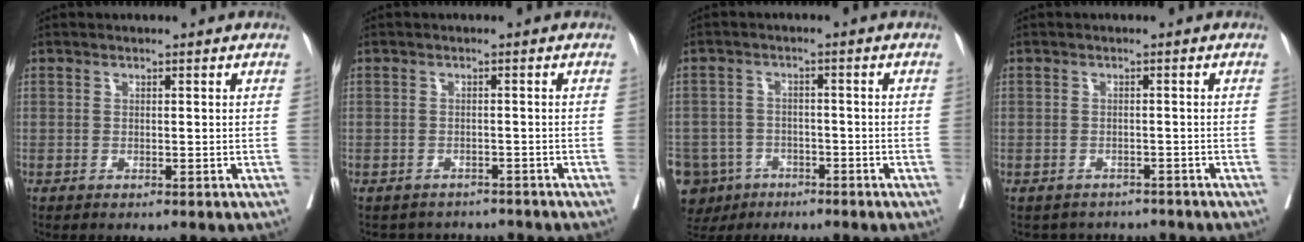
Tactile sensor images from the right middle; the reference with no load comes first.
{"total": 4.4, "force": [-4.2, 1.4, -0.6], "torque": [0.010, 0.009, -0.054]}
{"total": 12.4, "force": [-6.9, 9.7, 3.3], "torque": [-0.104, -0.001, -0.102]}
{"total": 4.2, "force": [-3.9, 1.5, -0.4], "torque": [0.007, 0.008, -0.050]}